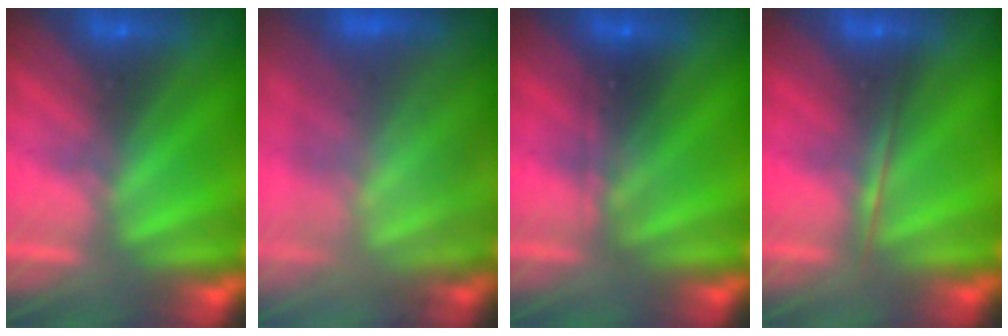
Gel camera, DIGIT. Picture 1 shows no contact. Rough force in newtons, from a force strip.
{"total": 10.8}
{"total": 2.3}
{"total": 1.7}